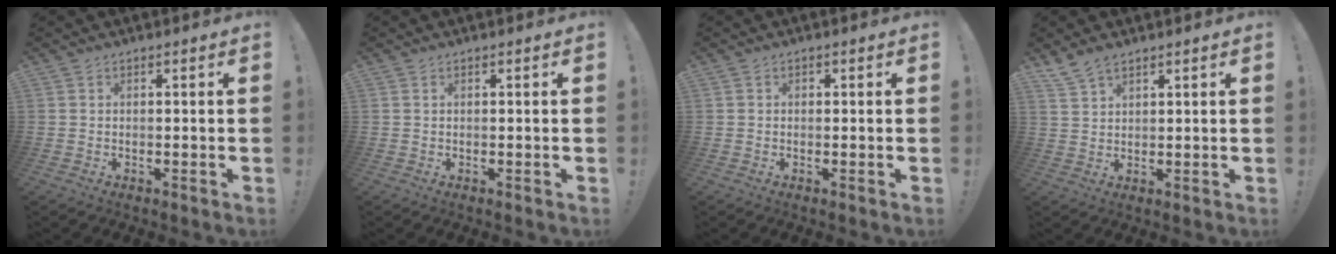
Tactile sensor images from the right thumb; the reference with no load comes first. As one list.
[{"total": 0.0}, {"total": 0.6, "force": [-0.1, 0.6, 0.1], "torque": [0.004, -0.001, -0.003]}, {"total": 4.8, "force": [4.1, 1.8, 1.9], "torque": [-0.036, -0.022, 0.079]}]